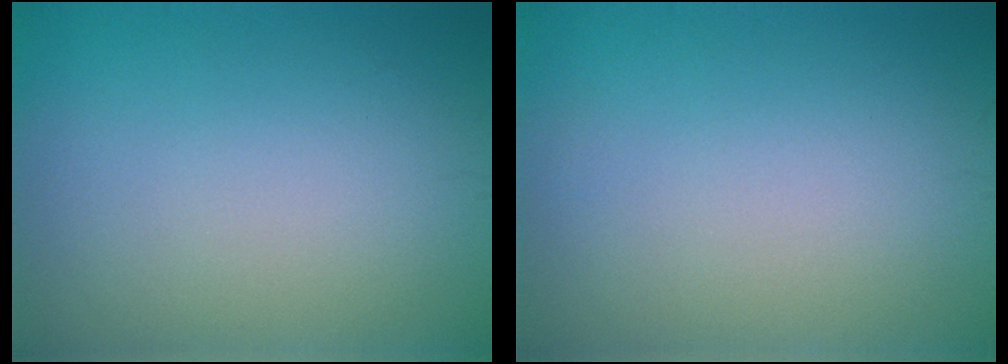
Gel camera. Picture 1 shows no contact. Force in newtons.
{"total": 0.0}